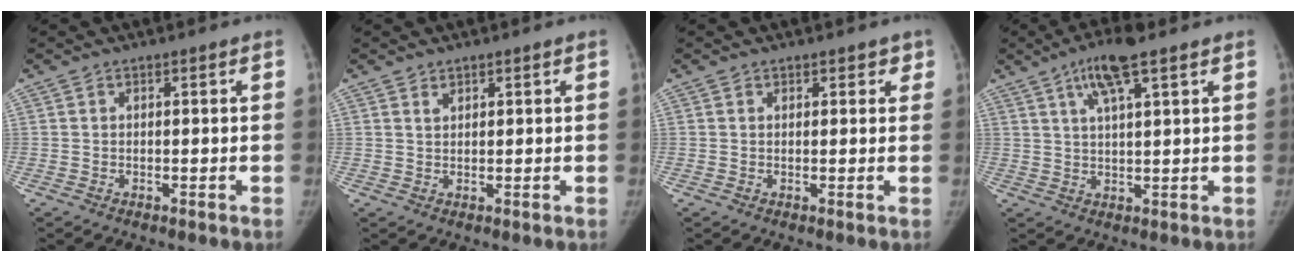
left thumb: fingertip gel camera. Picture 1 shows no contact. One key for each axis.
{"total": 1.2, "fx": 0.8, "fy": 0.7, "fz": 0.4, "tx": 0.002, "ty": -0.006, "tz": 0.015}
{"total": 1.6, "fx": 1.0, "fy": 1.1, "fz": 0.5, "tx": 0.018, "ty": -0.003, "tz": 0.006}
{"total": 8.0, "fx": 4.4, "fy": 1.6, "fz": 6.4, "tx": -0.121, "ty": -0.005, "tz": 0.083}